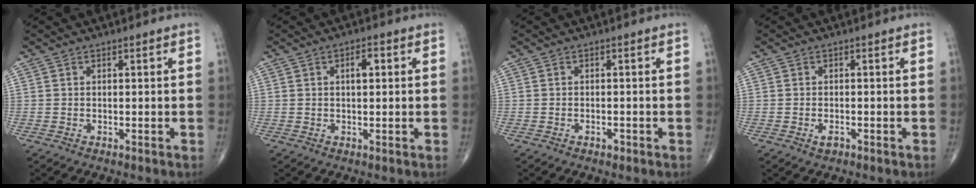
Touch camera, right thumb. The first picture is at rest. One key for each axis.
{"total": 2.9, "fx": 0.7, "fy": 1.3, "fz": 2.5, "tx": -0.035, "ty": 0.005, "tz": 0.009}
{"total": 0.9, "fx": -0.6, "fy": 0.5, "fz": 0.5, "tx": -0.006, "ty": 0.003, "tz": -0.008}
{"total": 1.3, "fx": -0.7, "fy": 0.7, "fz": 0.9, "tx": -0.015, "ty": 0.003, "tz": -0.011}